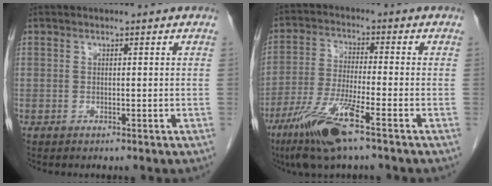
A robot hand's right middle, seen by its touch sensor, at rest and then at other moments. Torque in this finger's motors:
{"motor_torque": [1.22, -0.92, 0.58, 0.11]}